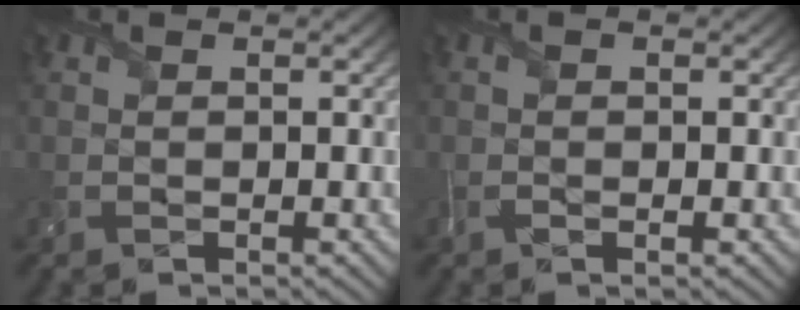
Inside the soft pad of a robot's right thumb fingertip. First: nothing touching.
{"total": 1.2, "force": [-0.2, 0.3, 1.1], "torque": [-0.027, -0.001, -0.007]}